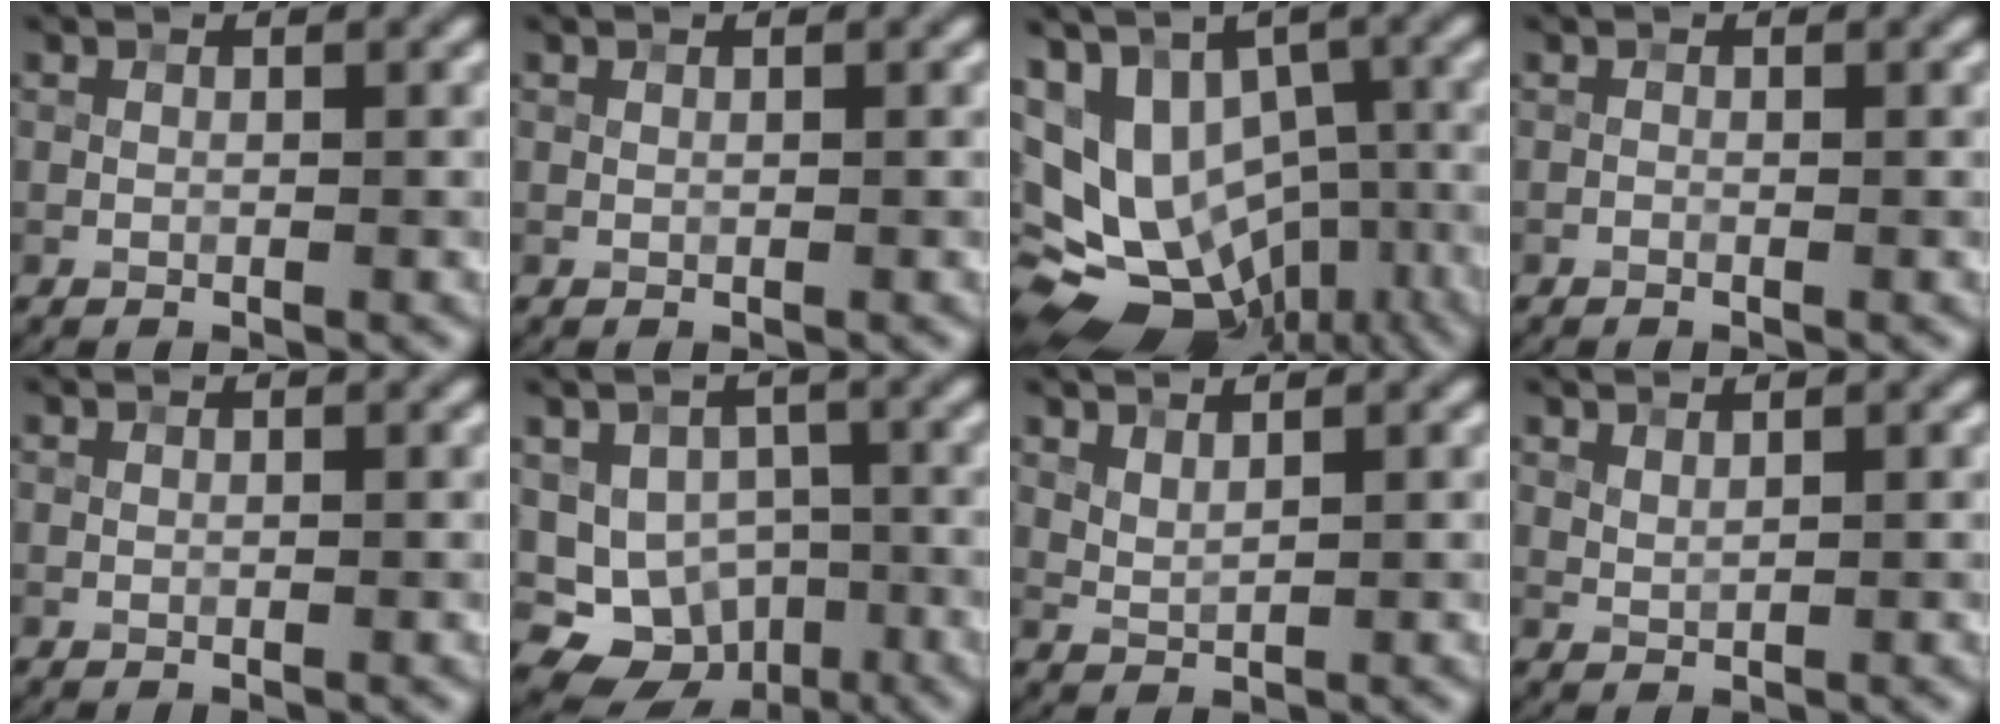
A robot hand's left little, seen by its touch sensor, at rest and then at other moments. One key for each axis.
{"total": 0.0}
{"total": 15.3, "fx": -2.4, "fy": 12.0, "fz": 9.2, "tx": -0.192, "ty": -0.013, "tz": 0.004}
{"total": 0.0}
{"total": 0.0}
{"total": 9.8, "fx": -3.3, "fy": 8.1, "fz": 4.4, "tx": -0.048, "ty": -0.018, "tz": -0.054}
{"total": 1.6, "fx": 1.3, "fy": 0.4, "fz": 0.9, "tx": -0.025, "ty": -0.003, "tz": 0.032}
{"total": 1.2, "fx": 1.0, "fy": 0.3, "fz": 0.5, "tx": -0.017, "ty": -0.002, "tz": 0.023}